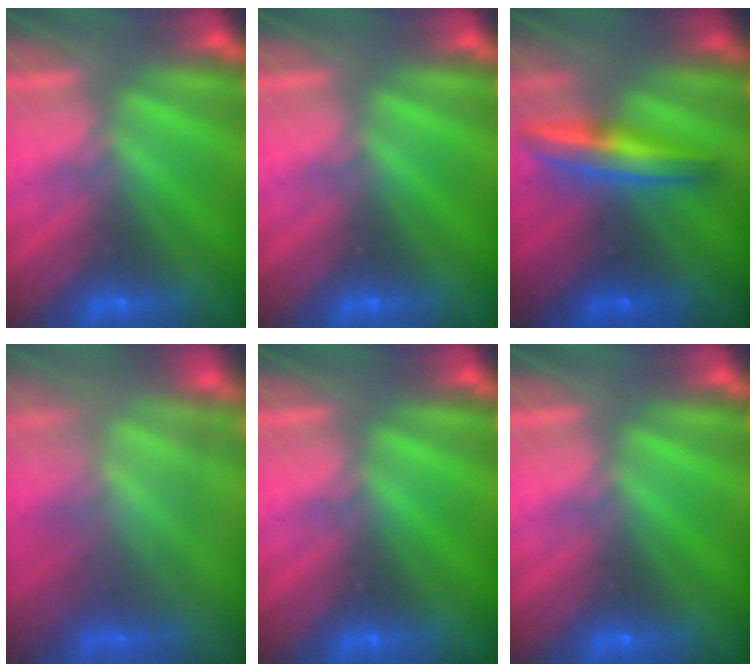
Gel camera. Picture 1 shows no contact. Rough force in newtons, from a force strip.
{"total": 0.0}
{"total": 5.8}
{"total": 4.1}
{"total": 0.0}
{"total": 0.0}